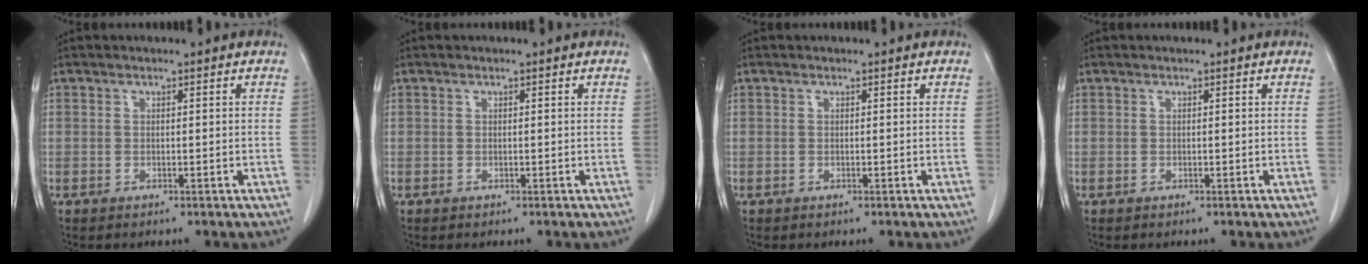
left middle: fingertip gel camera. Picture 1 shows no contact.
{"total": 0.0}
{"total": 0.0}
{"total": 0.0}